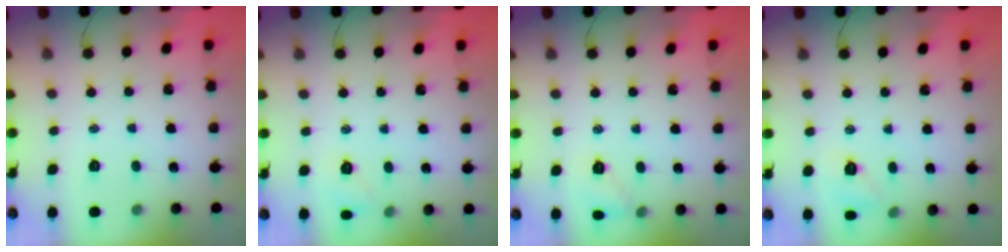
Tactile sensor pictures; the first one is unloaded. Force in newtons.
{"total": 5.9, "press": 5.7, "slide": 1.7}
{"total": 5.4, "press": 5.1, "slide": 1.6}
{"total": 5.5, "press": 5.3, "slide": 1.4}